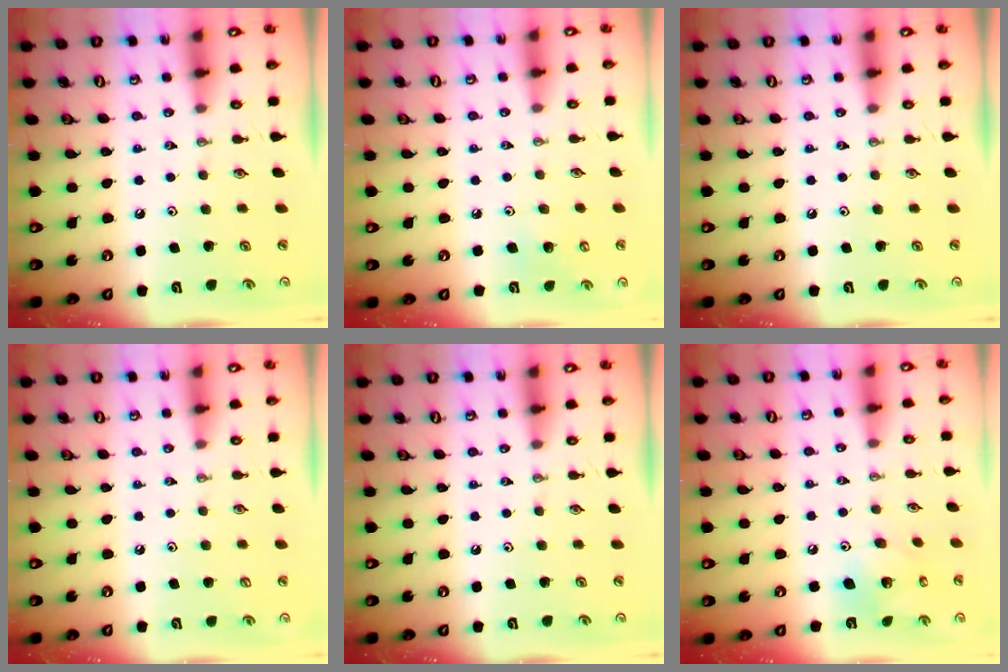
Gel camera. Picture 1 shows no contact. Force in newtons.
{"total": 5.6, "press": 5.5, "slide": 0.7}
{"total": 0.0}
{"total": 1.0, "press": 0.2, "slide": 1.0}
{"total": 0.0}
{"total": 9.8, "press": 9.8, "slide": 0.3}